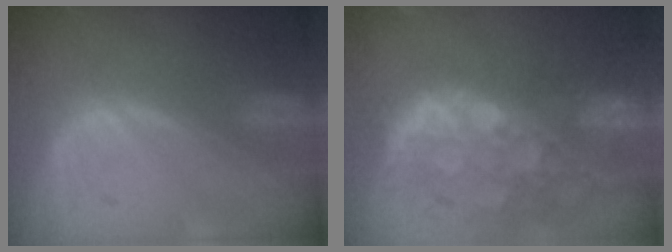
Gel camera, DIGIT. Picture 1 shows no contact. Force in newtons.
{"total": 13.2, "press": 10.8, "slide": 7.6}